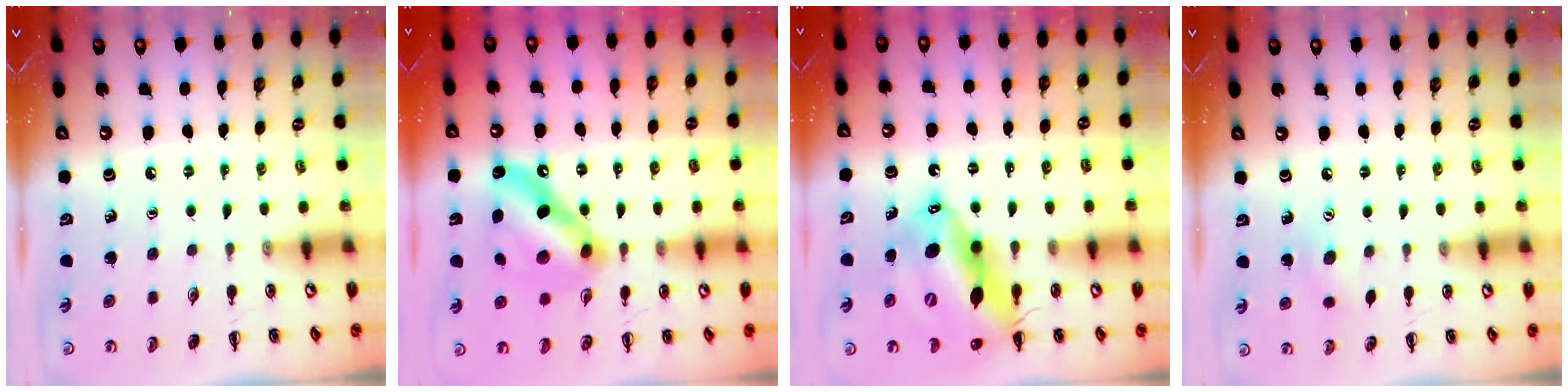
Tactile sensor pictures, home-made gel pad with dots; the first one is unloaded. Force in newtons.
{"total": 12.1, "press": 12.1, "slide": 0.3}
{"total": 18.1, "press": 17.3, "slide": 5.4}
{"total": 6.1, "press": 6.0, "slide": 1.5}